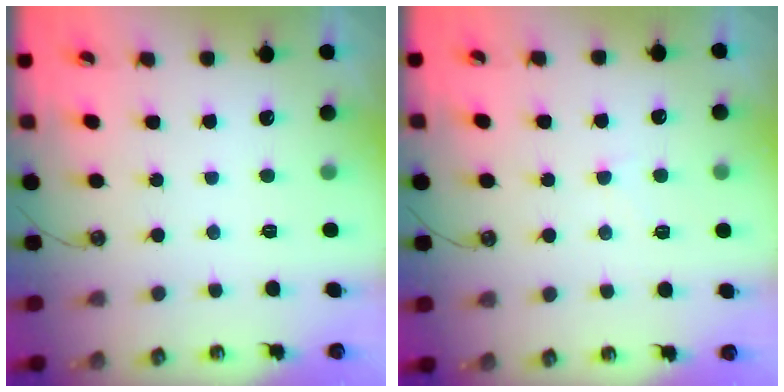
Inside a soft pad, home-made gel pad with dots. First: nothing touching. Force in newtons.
{"total": 4.7, "press": 4.7, "slide": 0.7}